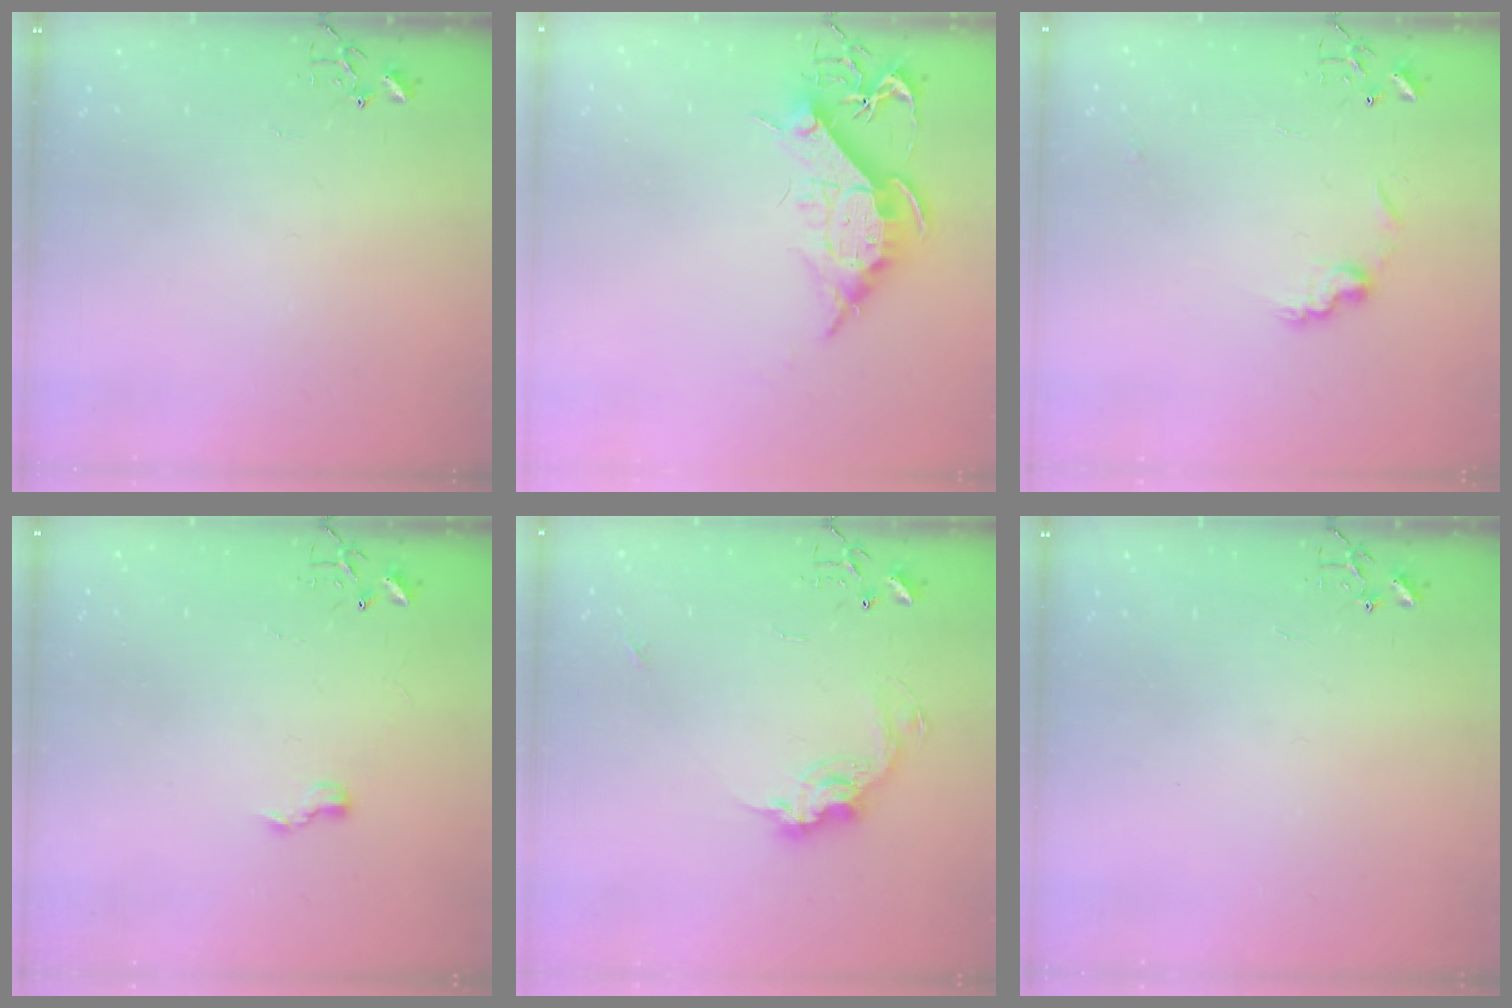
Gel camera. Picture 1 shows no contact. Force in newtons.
{"total": 12.1, "press": 12.1, "slide": 1.1}
{"total": 8.4, "press": 8.4, "slide": 0.4}
{"total": 5.4, "press": 5.3, "slide": 0.6}
{"total": 10.8, "press": 10.8, "slide": 0.5}
{"total": 0.0}